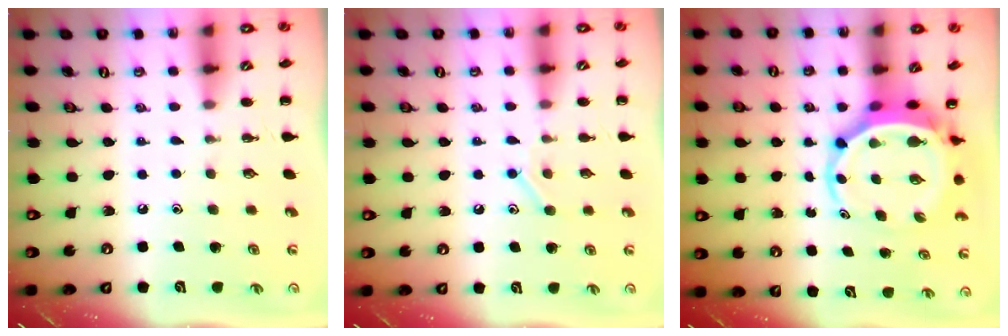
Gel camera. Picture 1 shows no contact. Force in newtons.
{"total": 8.4, "press": 8.3, "slide": 1.6}
{"total": 5.7, "press": 5.4, "slide": 1.8}